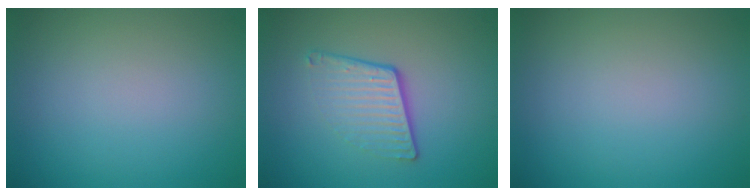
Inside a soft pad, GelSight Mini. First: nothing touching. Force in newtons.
{"total": 4.1, "press": 2.6, "slide": 3.1}
{"total": 0.0}